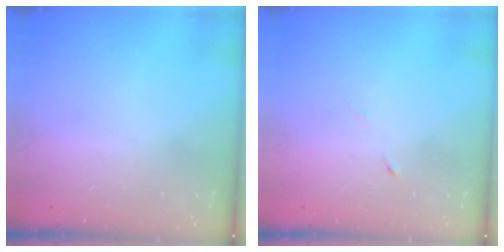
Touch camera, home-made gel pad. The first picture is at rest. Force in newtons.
{"total": 3.1, "press": 3.0, "slide": 1.0}